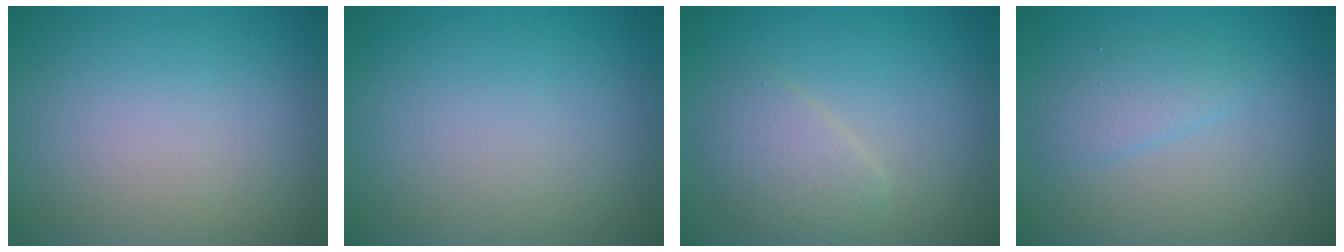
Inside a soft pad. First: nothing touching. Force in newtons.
{"total": 0.0}
{"total": 2.5, "press": 2.5, "slide": 0.1}
{"total": 1.9, "press": 1.9, "slide": 0.1}